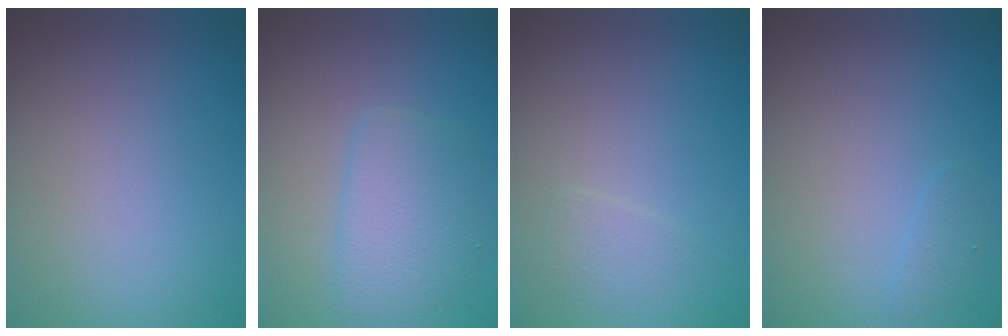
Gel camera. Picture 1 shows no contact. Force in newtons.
{"total": 3.3, "press": 3.3, "slide": 0.1}
{"total": 1.0, "press": 1.0, "slide": 0.0}
{"total": 0.8, "press": 0.8, "slide": 0.1}